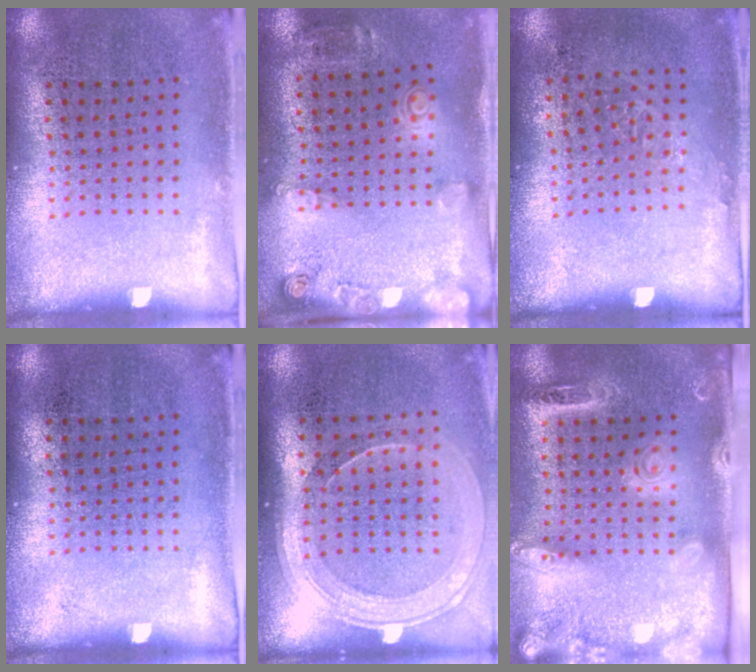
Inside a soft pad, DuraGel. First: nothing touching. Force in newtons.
{"total": 2.0, "press": 1.2, "slide": 1.5}
{"total": 0.9, "press": 0.7, "slide": 0.5}
{"total": 0.0}
{"total": 1.8, "press": 1.6, "slide": 0.8}
{"total": 2.6, "press": 2.0, "slide": 1.7}